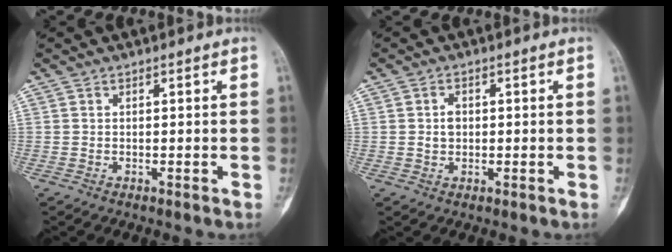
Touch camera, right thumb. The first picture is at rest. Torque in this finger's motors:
{"motor_torque": [0.65, 0.21, 0.30, -0.24, -0.06]}